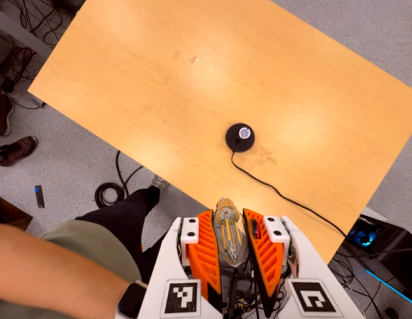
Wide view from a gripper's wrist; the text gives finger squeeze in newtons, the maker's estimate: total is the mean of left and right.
{"total": 19.3, "left": 21.4, "right": 17.2}